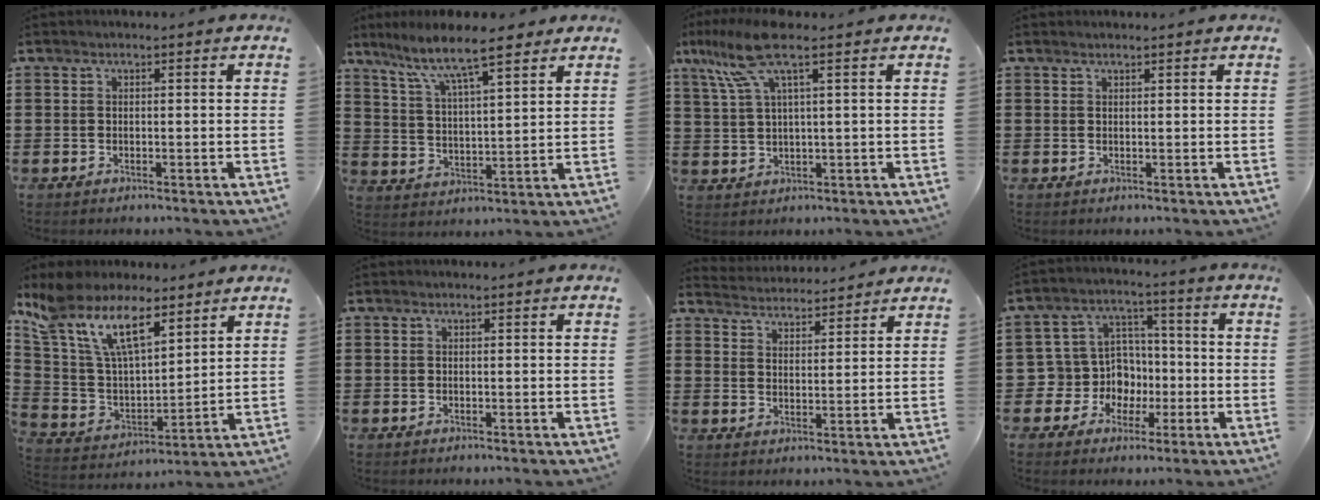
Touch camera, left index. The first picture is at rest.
{"total": 8.4, "force": [6.6, 1.5, 4.9], "torque": [-0.120, -0.026, 0.111]}
{"total": 8.6, "force": [4.6, 1.0, 7.1], "torque": [-0.171, -0.004, 0.077]}
{"total": 0.7, "force": [0.6, -0.1, 0.3], "torque": [-0.006, -0.002, 0.013]}
{"total": 12.6, "force": [8.4, 4.8, 8.1], "torque": [-0.188, -0.024, 0.155]}
{"total": 0.0}
{"total": 3.8, "force": [3.8, 0.1, -0.3], "torque": [-0.009, -0.020, 0.067]}
{"total": 8.6, "force": [-0.7, 8.2, 2.4], "torque": [-0.091, 0.000, -0.007]}